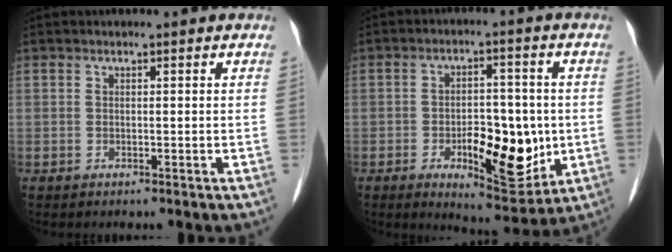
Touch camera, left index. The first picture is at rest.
{"total": 12.0, "force": [-2.8, 5.1, 10.6], "torque": [-0.150, -0.001, -0.029]}